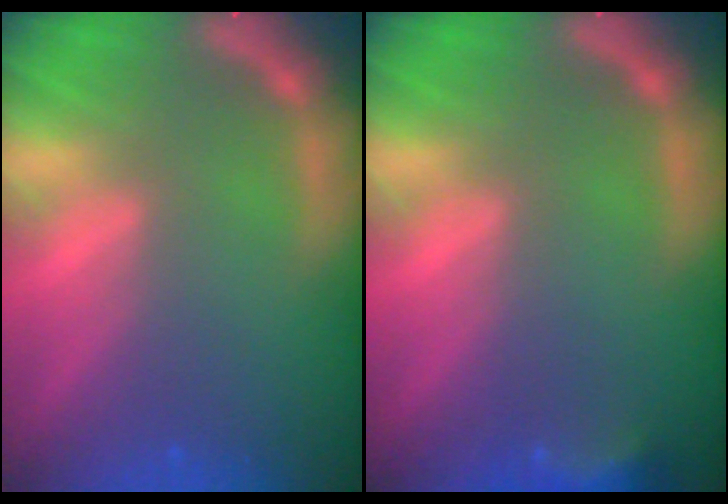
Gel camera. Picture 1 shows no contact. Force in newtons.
{"total": 3.0}